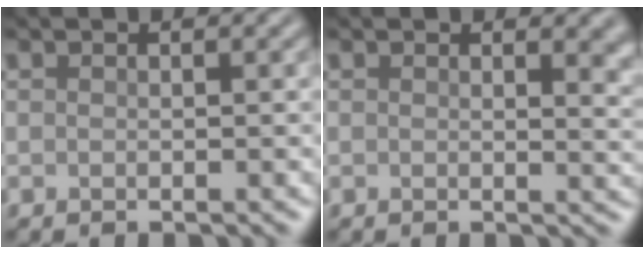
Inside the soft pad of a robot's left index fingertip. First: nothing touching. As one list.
[{"total": 2.8, "force": [1.1, 1.1, 2.3], "torque": [-0.016, -0.002, 0.014]}]